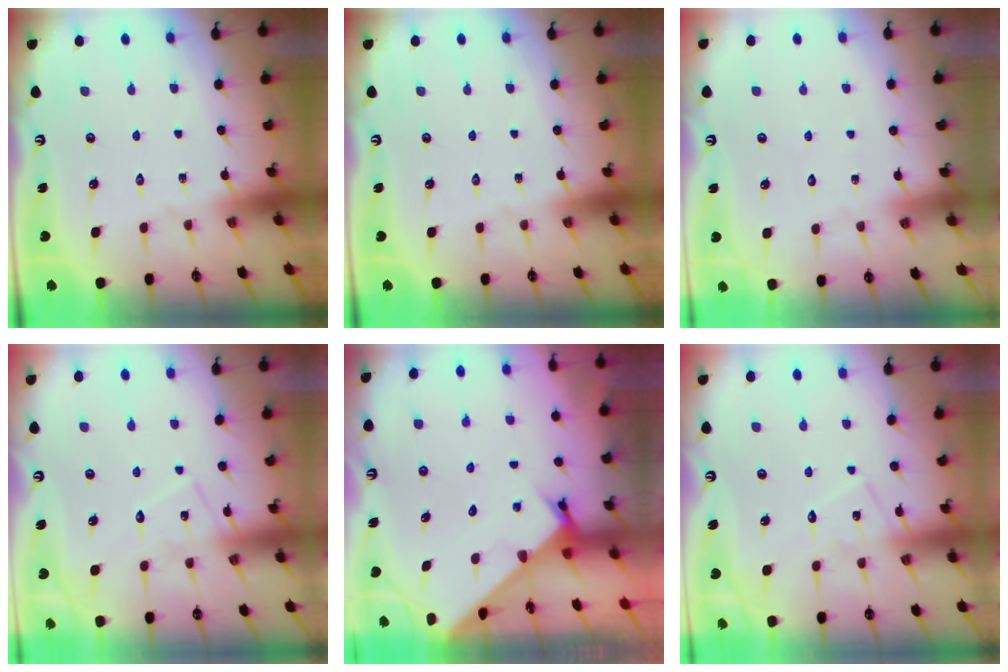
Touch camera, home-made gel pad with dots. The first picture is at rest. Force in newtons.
{"total": 0.0}
{"total": 2.4, "press": 2.4, "slide": 0.3}
{"total": 7.9, "press": 7.8, "slide": 0.7}
{"total": 2.2, "press": 2.2, "slide": 0.1}
{"total": 7.9, "press": 7.8, "slide": 0.7}